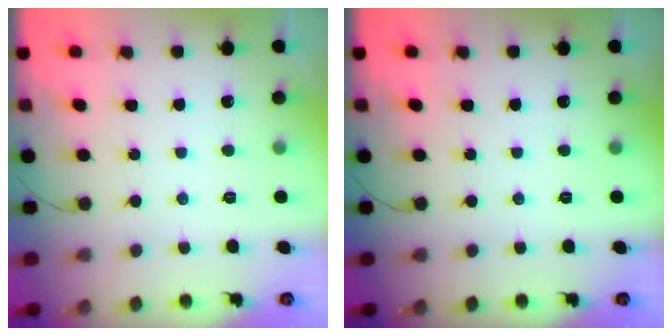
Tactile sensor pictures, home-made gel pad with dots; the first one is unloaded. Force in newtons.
{"total": 0.0}